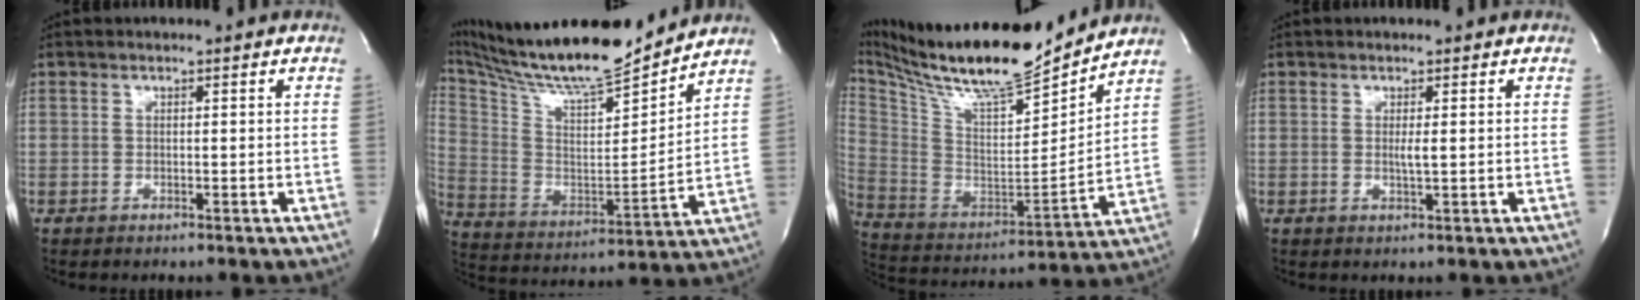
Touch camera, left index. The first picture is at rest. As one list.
[{"total": 20.4, "force": [18.7, 1.5, 8.1], "torque": [-0.170, -0.019, 0.318]}, {"total": 22.0, "force": [19.6, 2.4, 9.7], "torque": [-0.202, -0.022, 0.332]}, {"total": 1.3, "force": [0.1, 0.0, 1.3], "torque": [-0.029, -0.005, 0.002]}]